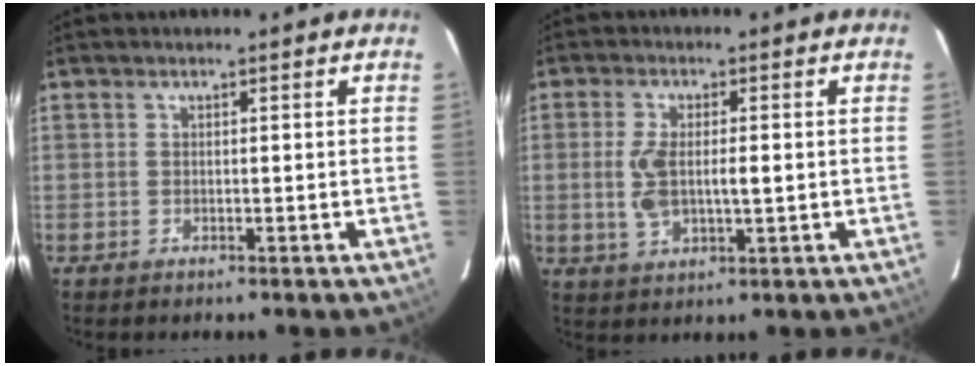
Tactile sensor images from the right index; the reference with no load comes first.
{"total": 6.1, "force": [-0.1, 2.2, 5.7], "torque": [-0.122, 0.006, 0.003]}